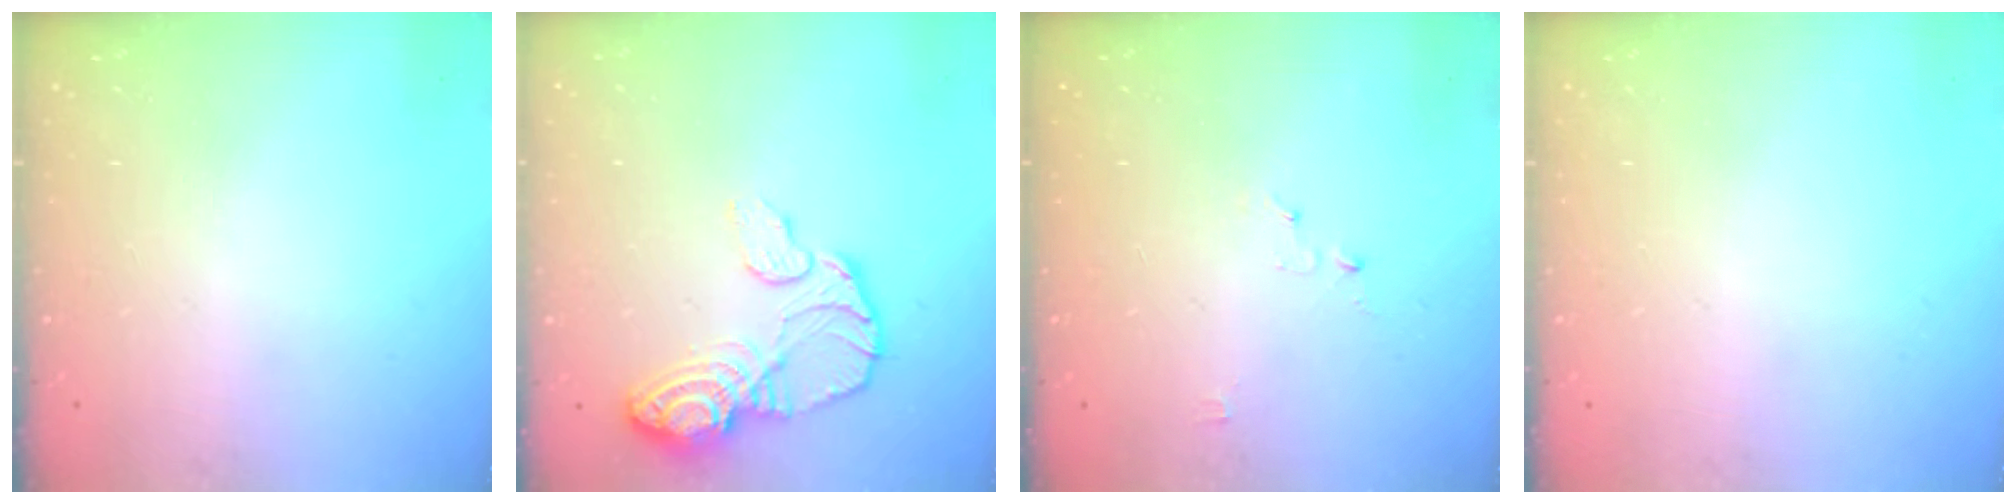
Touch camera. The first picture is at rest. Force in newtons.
{"total": 12.0, "press": 11.9, "slide": 1.1}
{"total": 2.5, "press": 2.5, "slide": 0.3}
{"total": 0.0}